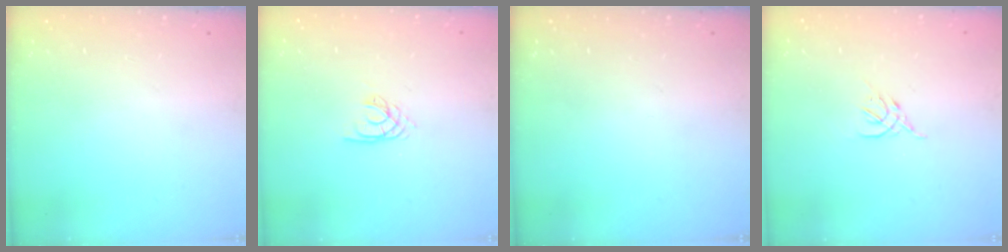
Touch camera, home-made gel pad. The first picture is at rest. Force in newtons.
{"total": 2.1, "press": 2.1, "slide": 0.3}
{"total": 0.0}
{"total": 2.6, "press": 2.5, "slide": 0.8}